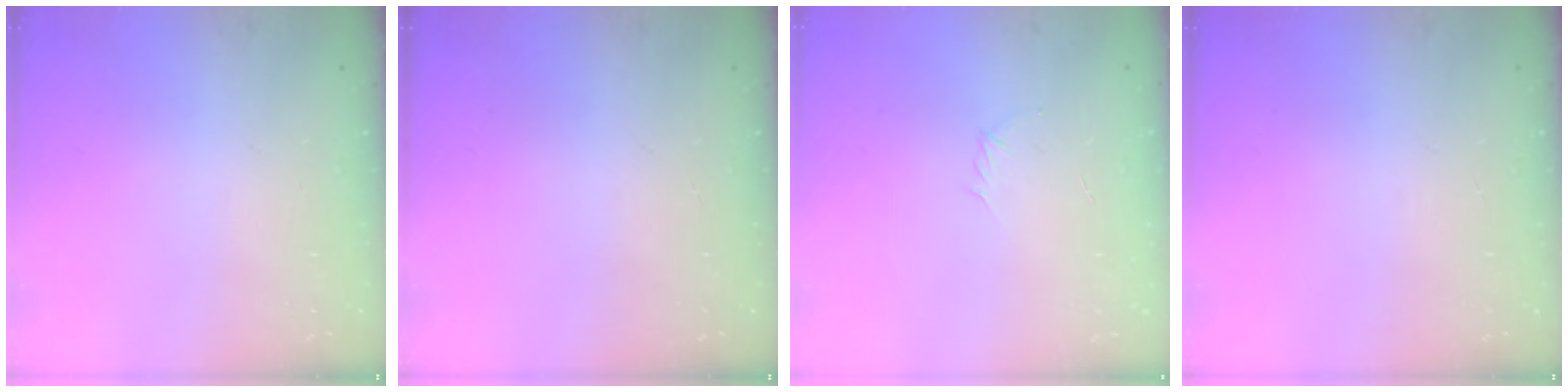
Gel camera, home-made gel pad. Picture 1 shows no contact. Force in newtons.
{"total": 0.0}
{"total": 2.9, "press": 2.8, "slide": 0.8}
{"total": 0.0}